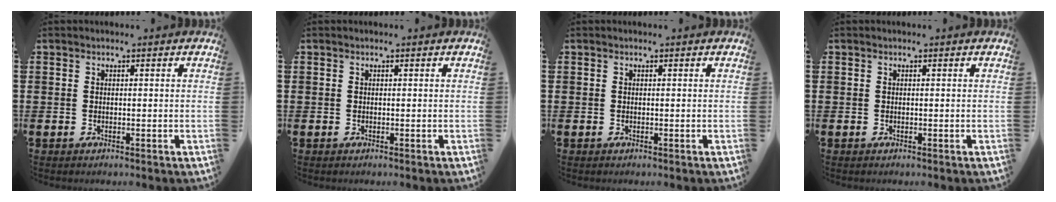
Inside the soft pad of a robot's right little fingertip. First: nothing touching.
{"total": 0.0}
{"total": 0.0}
{"total": 0.0}